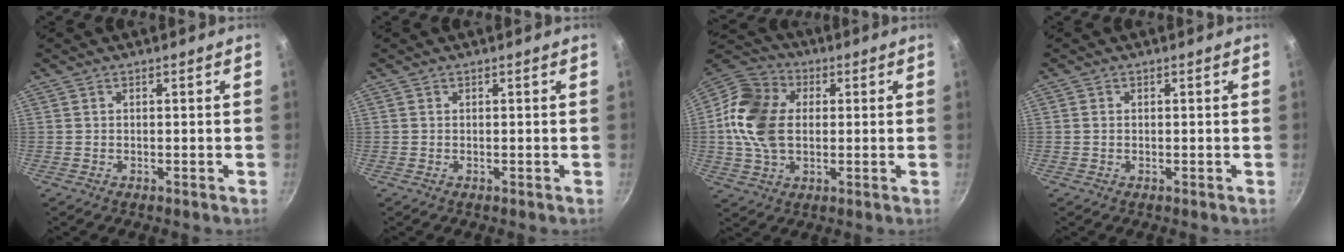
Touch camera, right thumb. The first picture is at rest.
{"total": 0.0}
{"total": 15.6, "force": [1.2, 11.2, 10.7], "torque": [-0.188, 0.015, 0.004]}
{"total": 0.8, "force": [0.1, 0.7, 0.3], "torque": [-0.005, 0.002, 0.000]}